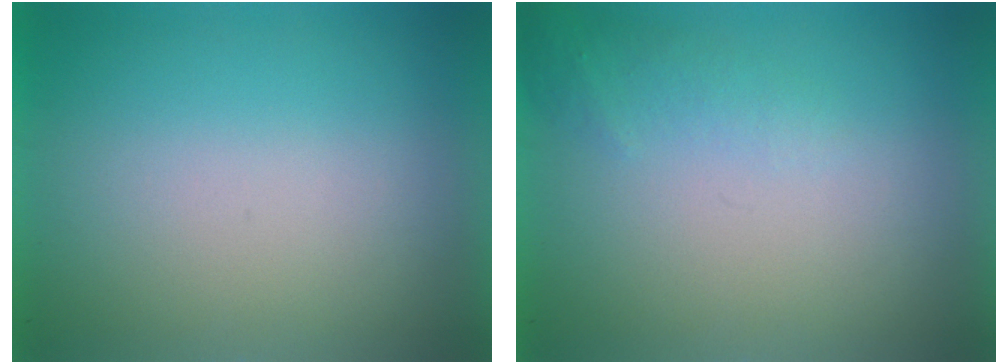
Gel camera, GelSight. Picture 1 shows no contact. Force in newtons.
{"total": 1.4}